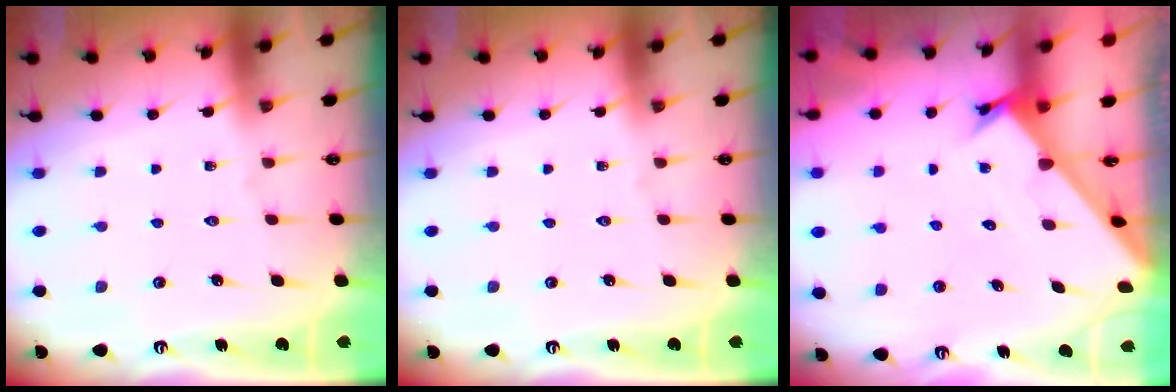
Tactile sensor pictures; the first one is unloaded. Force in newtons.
{"total": 0.0}
{"total": 2.2, "press": 2.2, "slide": 0.2}